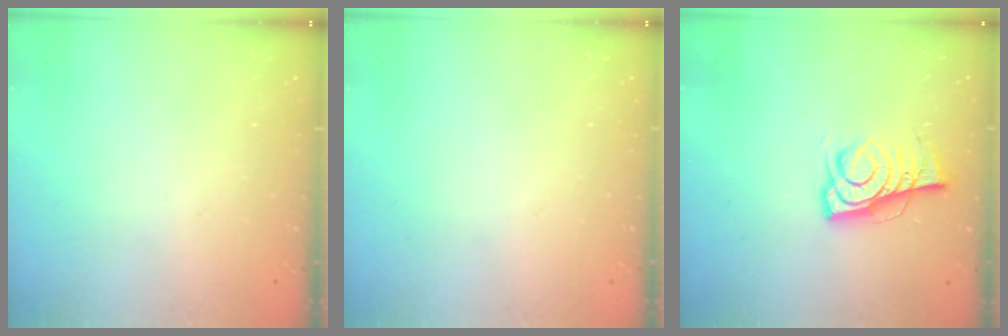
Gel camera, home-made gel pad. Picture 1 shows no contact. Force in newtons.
{"total": 0.0}
{"total": 6.7, "press": 6.6, "slide": 1.0}